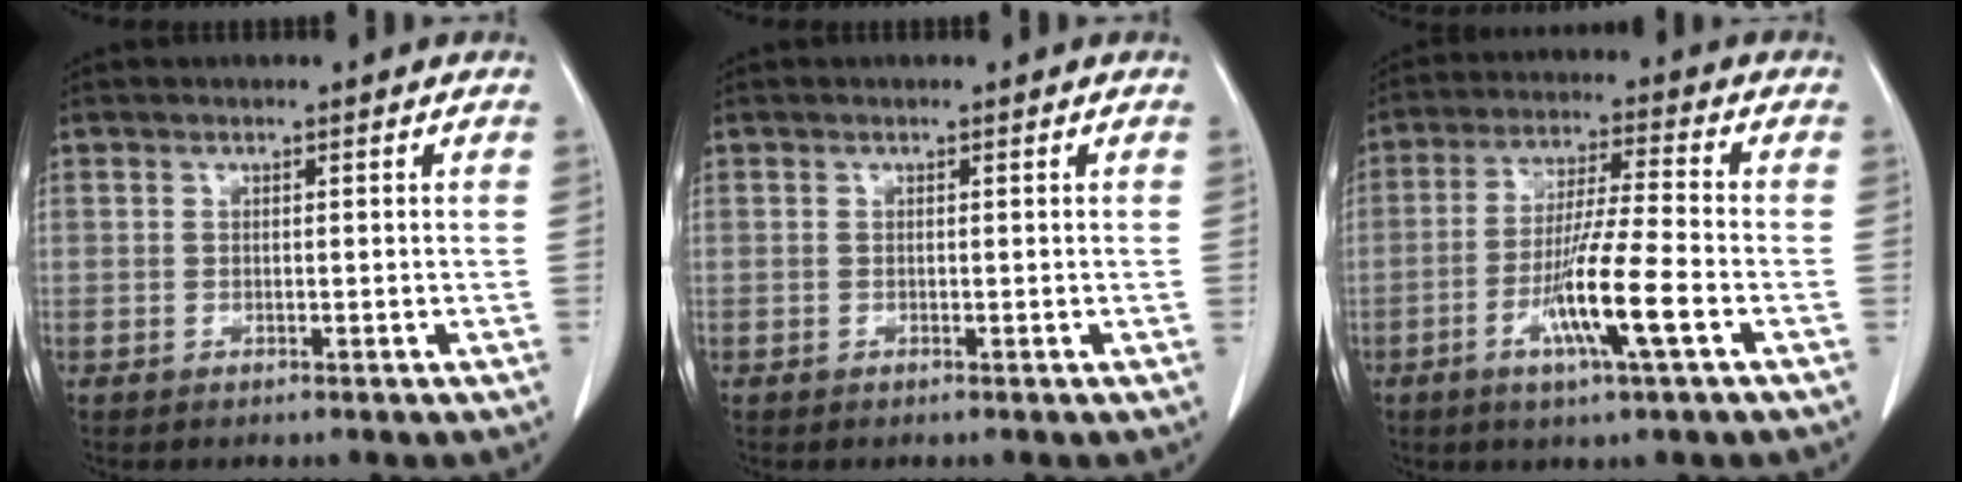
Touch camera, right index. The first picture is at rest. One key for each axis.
{"total": 0.0}
{"total": 10.7, "fx": -3.9, "fy": -0.2, "fz": 10.0, "tx": -0.187, "ty": -0.013, "tz": -0.074}